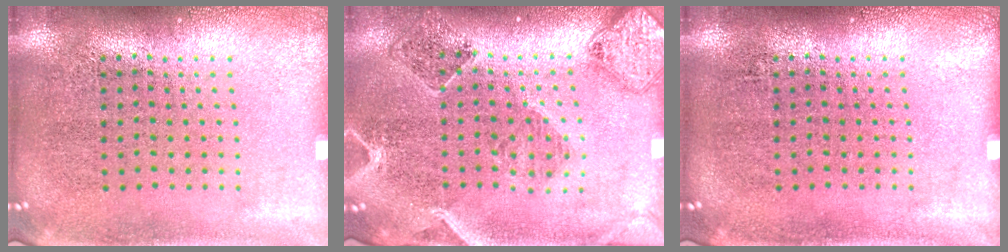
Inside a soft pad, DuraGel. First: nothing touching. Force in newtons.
{"total": 0.7, "press": 0.7, "slide": 0.3}
{"total": 0.0}